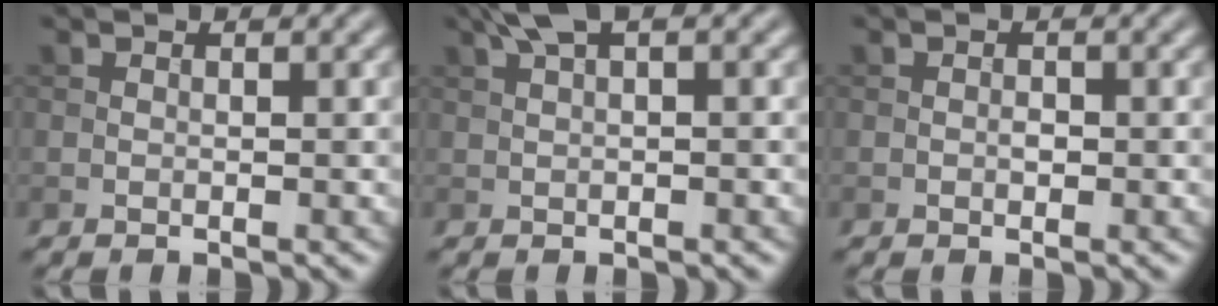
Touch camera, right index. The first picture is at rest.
{"total": 2.8, "force": [1.4, 0.7, 2.3], "torque": [-0.048, 0.012, 0.027]}
{"total": 0.6, "force": [-0.2, 0.4, 0.4], "torque": [-0.006, 0.000, -0.004]}